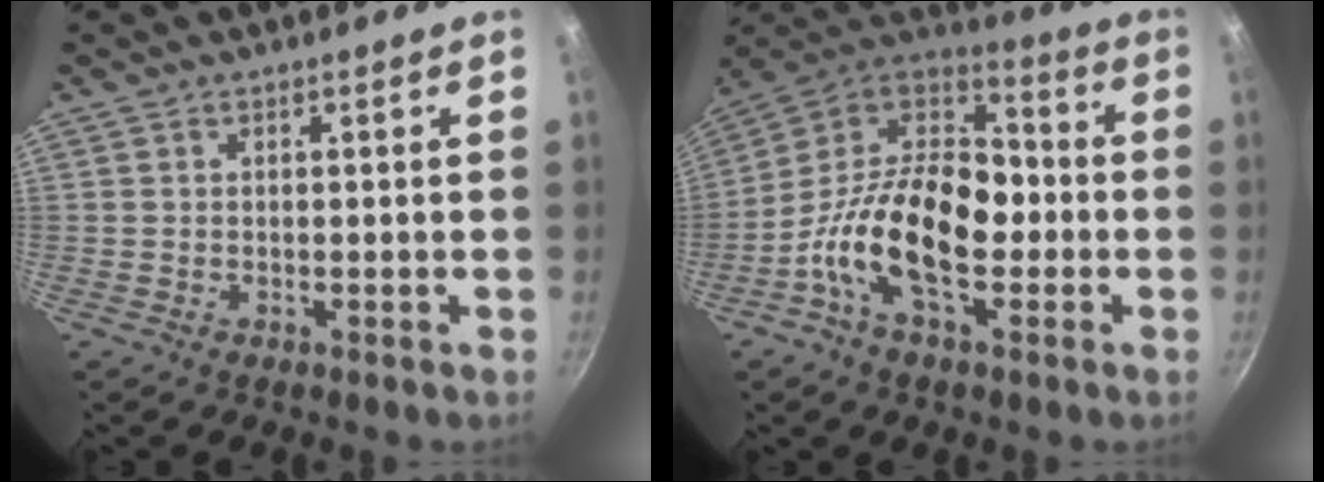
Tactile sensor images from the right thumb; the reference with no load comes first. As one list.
[{"total": 21.2, "force": [-4.4, 12.1, 16.9], "torque": [-0.264, 0.051, -0.101]}]